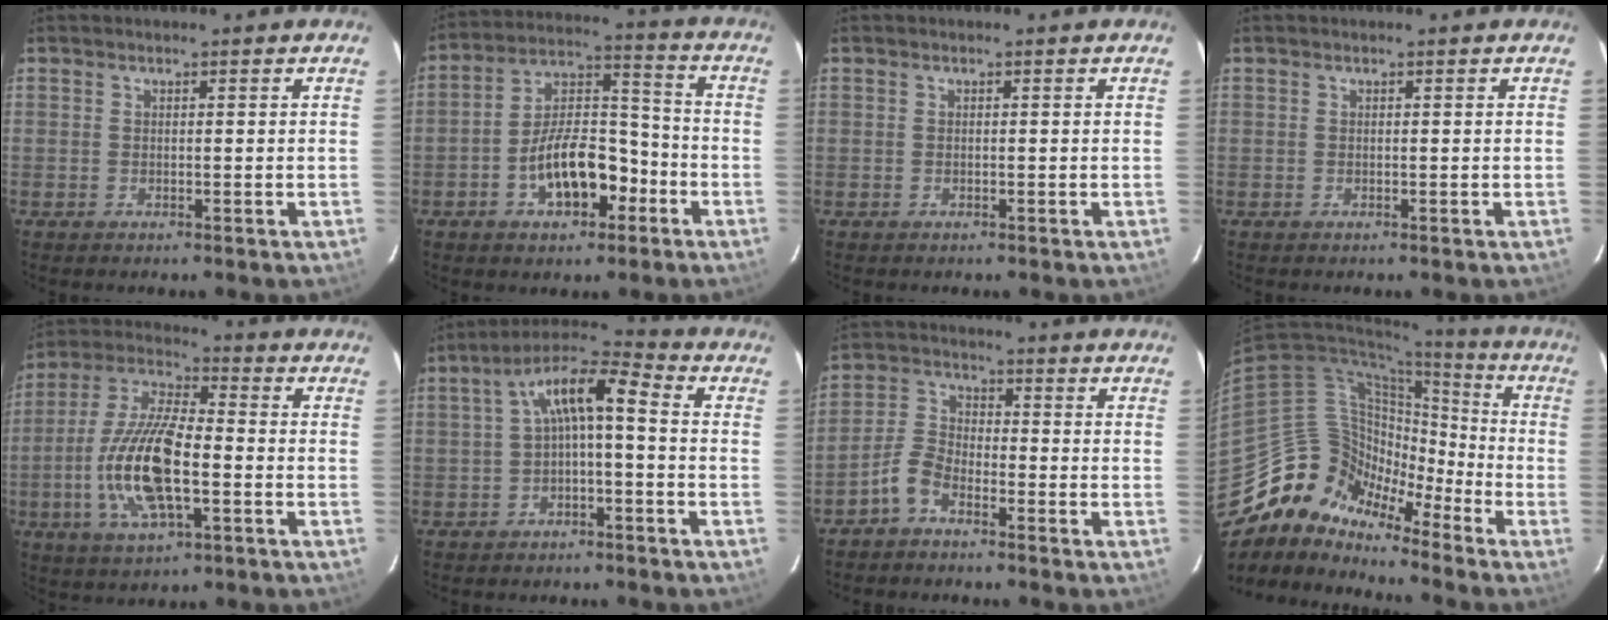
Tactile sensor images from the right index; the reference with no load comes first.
{"total": 12.9, "force": [-5.7, 6.2, 9.8], "torque": [-0.179, 0.025, -0.086]}
{"total": 0.0}
{"total": 0.0}
{"total": 16.1, "force": [-4.0, 5.5, 14.6], "torque": [-0.306, -0.005, -0.079]}
{"total": 8.6, "force": [-0.8, 2.5, 8.2], "torque": [-0.162, 0.029, -0.016]}
{"total": 5.2, "force": [-3.7, 2.3, 2.7], "torque": [-0.067, 0.016, -0.080]}
{"total": 12.9, "force": [-11.1, 6.2, 2.5], "torque": [-0.040, 0.036, -0.216]}